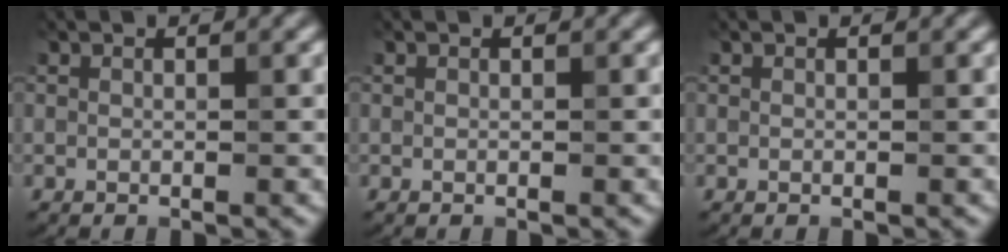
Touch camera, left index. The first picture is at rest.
{"total": 0.0}
{"total": 0.0}